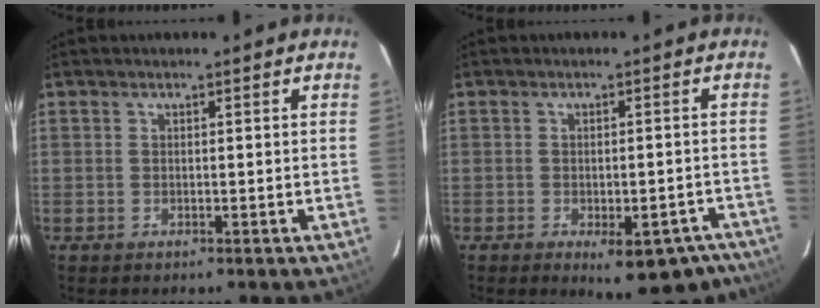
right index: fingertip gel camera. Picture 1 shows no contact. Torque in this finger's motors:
{"motor_torque": [0.50, -0.70, 0.34, 0.06]}